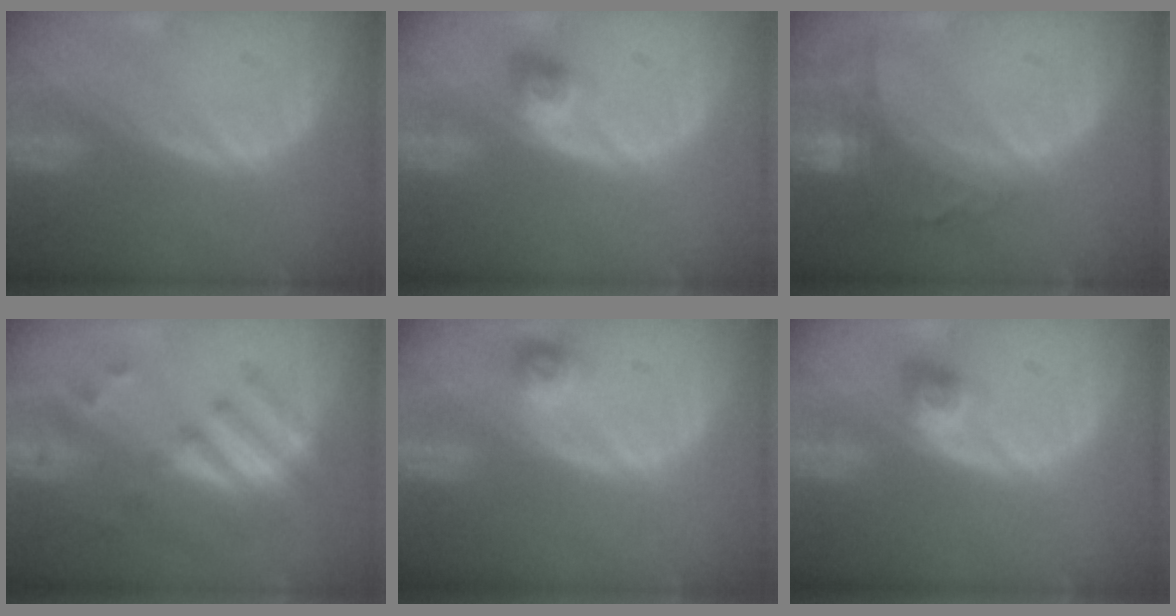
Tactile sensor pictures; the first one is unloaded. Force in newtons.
{"total": 3.0, "press": 2.7, "slide": 1.3}
{"total": 7.8, "press": 7.0, "slide": 3.6}
{"total": 7.9, "press": 7.1, "slide": 3.6}
{"total": 2.5, "press": 2.3, "slide": 1.0}
{"total": 3.0, "press": 2.7, "slide": 1.3}